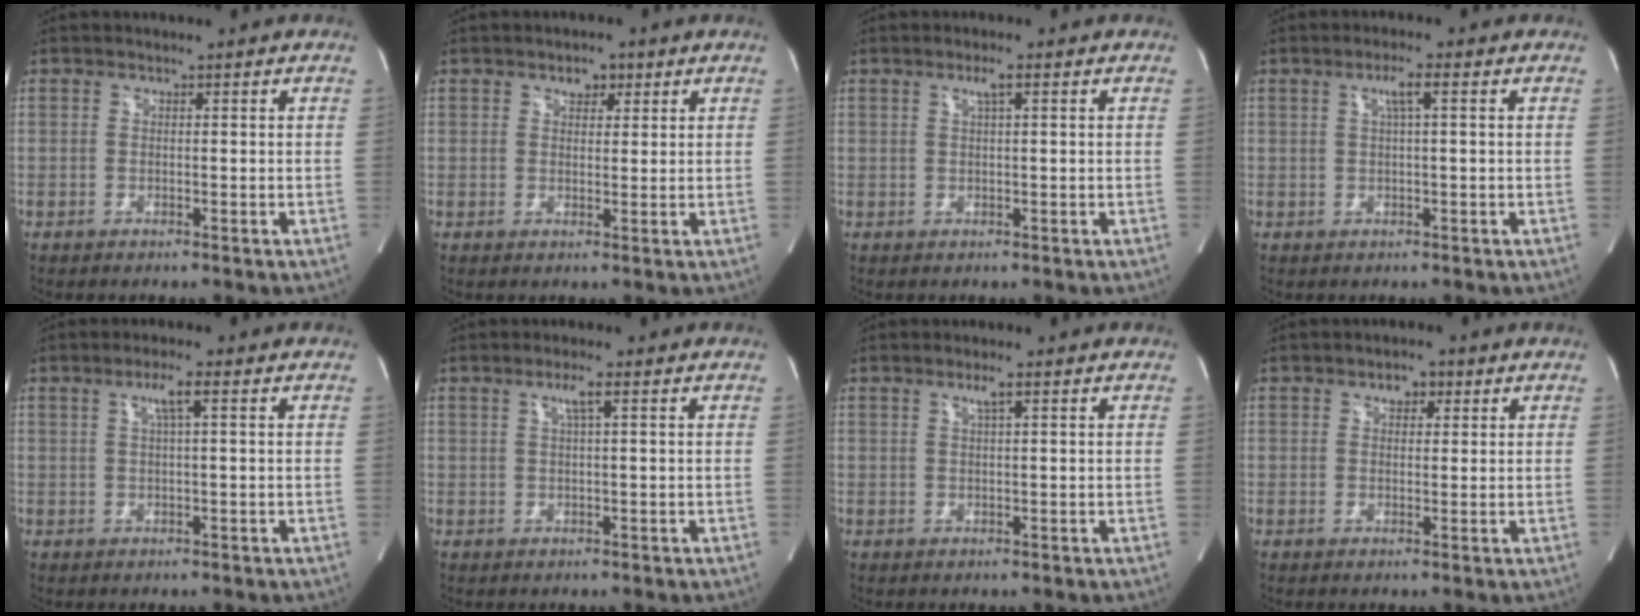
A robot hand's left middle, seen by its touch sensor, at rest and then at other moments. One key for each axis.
{"total": 2.5, "fx": 1.4, "fy": 1.5, "fz": 1.4, "tx": -0.020, "ty": 0.006, "tz": 0.022}
{"total": 1.7, "fx": 0.7, "fy": 0.0, "fz": 1.6, "tx": -0.030, "ty": 0.002, "tz": 0.012}
{"total": 2.7, "fx": 0.9, "fy": -0.1, "fz": 2.6, "tx": -0.049, "ty": 0.004, "tz": 0.016}
{"total": 3.1, "fx": 1.1, "fy": -0.1, "fz": 2.9, "tx": -0.056, "ty": 0.004, "tz": 0.021}
{"total": 2.4, "fx": 1.0, "fy": -0.1, "fz": 2.2, "tx": -0.043, "ty": 0.001, "tz": 0.018}
{"total": 1.7, "fx": 0.9, "fy": 0.0, "fz": 1.5, "tx": -0.027, "ty": -0.001, "tz": 0.016}
{"total": 2.7, "fx": 1.3, "fy": 1.6, "fz": 1.7, "tx": -0.027, "ty": 0.011, "tz": 0.020}